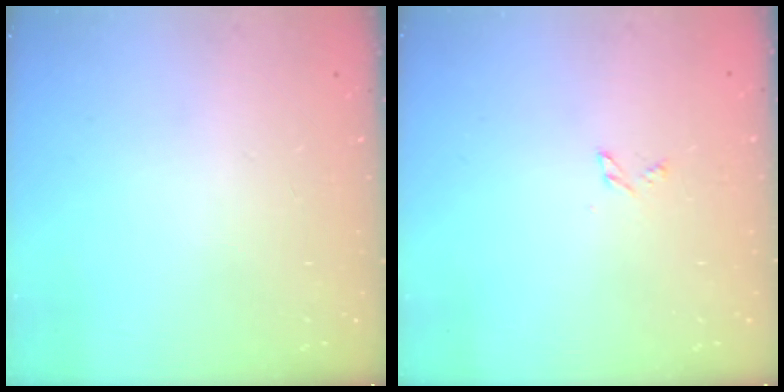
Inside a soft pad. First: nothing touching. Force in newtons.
{"total": 2.4, "press": 2.4, "slide": 0.2}